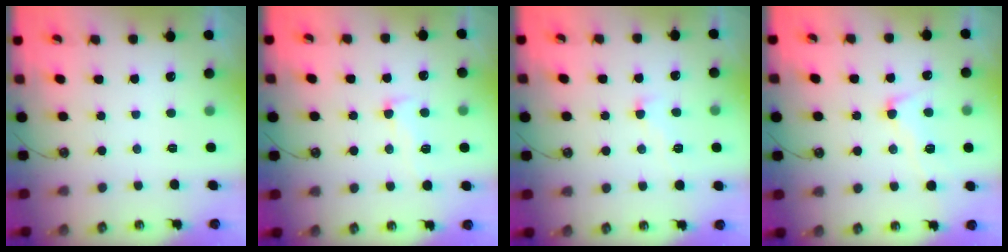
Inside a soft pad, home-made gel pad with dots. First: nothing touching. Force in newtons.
{"total": 4.0, "press": 3.8, "slide": 1.3}
{"total": 0.7, "press": 0.0, "slide": 0.7}
{"total": 4.5, "press": 4.3, "slide": 1.3}